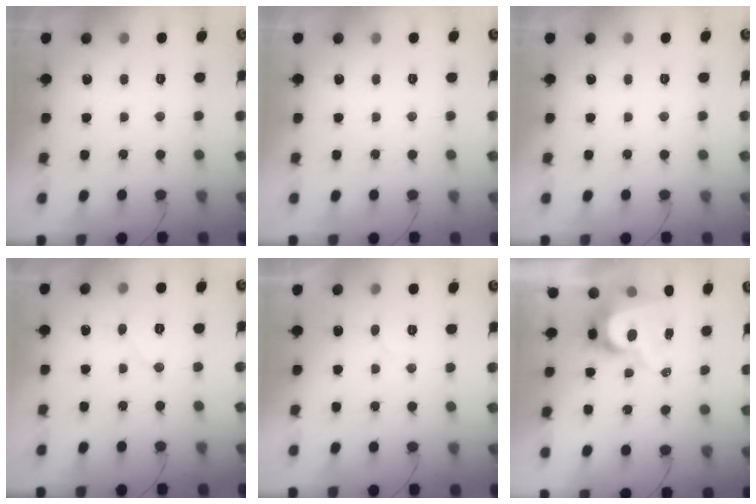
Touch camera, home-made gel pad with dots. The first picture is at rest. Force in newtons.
{"total": 0.0}
{"total": 0.0}
{"total": 5.9, "press": 5.9, "slide": 0.6}
{"total": 3.6, "press": 3.5, "slide": 0.4}
{"total": 9.7, "press": 9.7, "slide": 1.0}